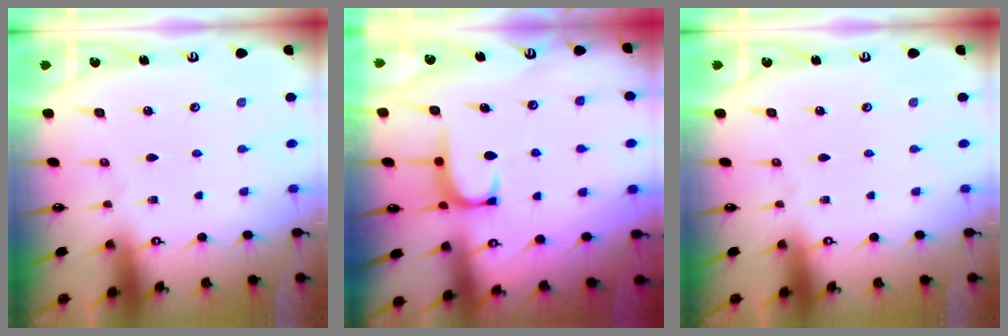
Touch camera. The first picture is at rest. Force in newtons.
{"total": 1.5, "press": 1.4, "slide": 0.4}
{"total": 0.0}